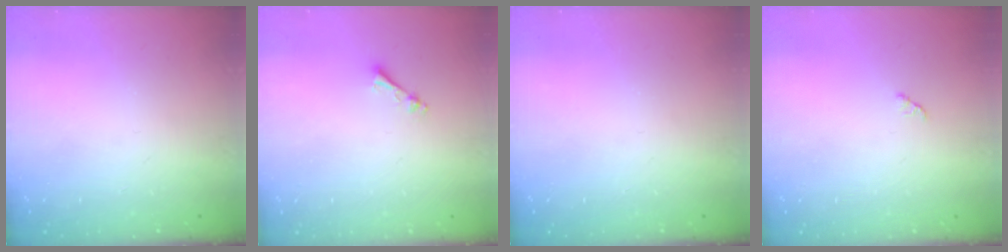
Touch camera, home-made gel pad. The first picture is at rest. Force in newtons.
{"total": 2.4, "press": 2.3, "slide": 0.4}
{"total": 0.0}
{"total": 2.8, "press": 2.8, "slide": 0.4}